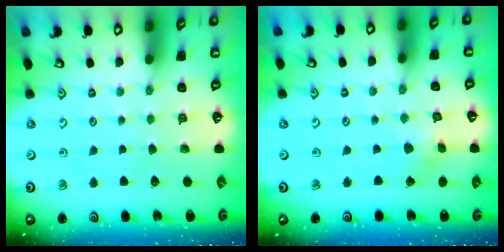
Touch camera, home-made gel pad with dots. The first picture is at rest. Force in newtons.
{"total": 2.4, "press": 2.4, "slide": 0.3}